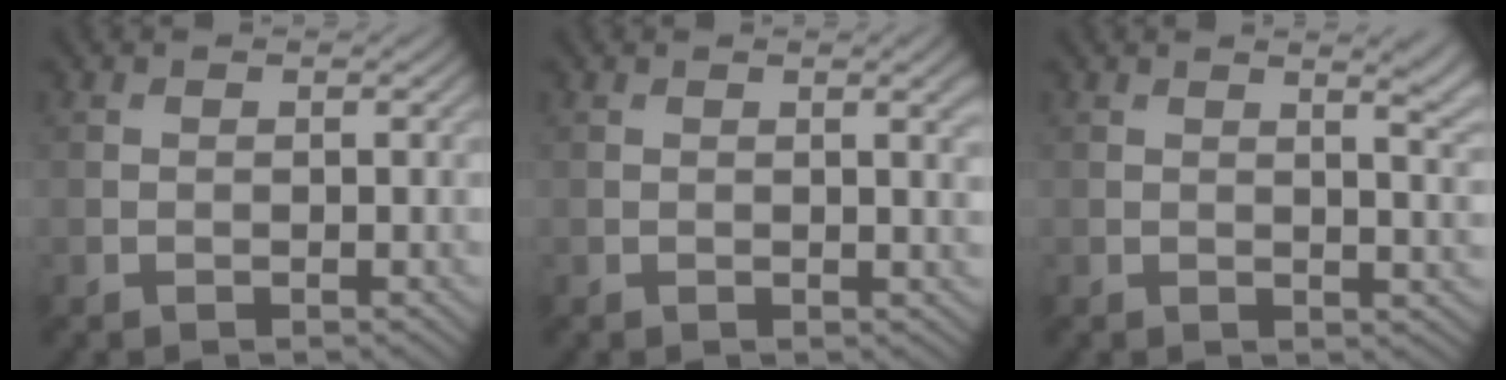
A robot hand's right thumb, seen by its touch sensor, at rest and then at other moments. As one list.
[{"total": 2.2, "force": [0.7, 0.4, 2.1], "torque": [-0.027, 0.001, 0.011]}, {"total": 5.3, "force": [2.5, 1.8, 4.3], "torque": [-0.050, 0.012, 0.026]}]